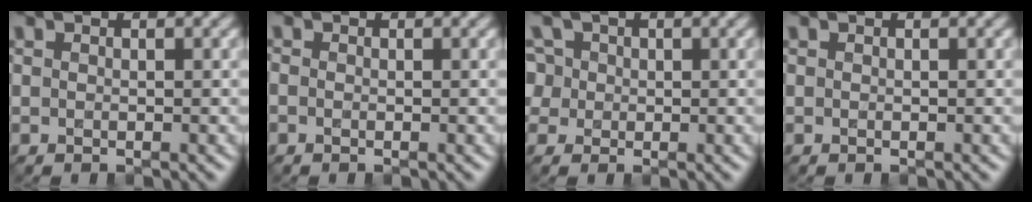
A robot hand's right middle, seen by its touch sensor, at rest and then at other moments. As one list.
[{"total": 0.5, "force": [-0.3, 0.3, 0.3], "torque": [-0.011, -0.006, -0.007]}, {"total": 4.7, "force": [1.6, 3.9, 2.0], "torque": [-0.041, 0.026, 0.007]}, {"total": 0.0}]